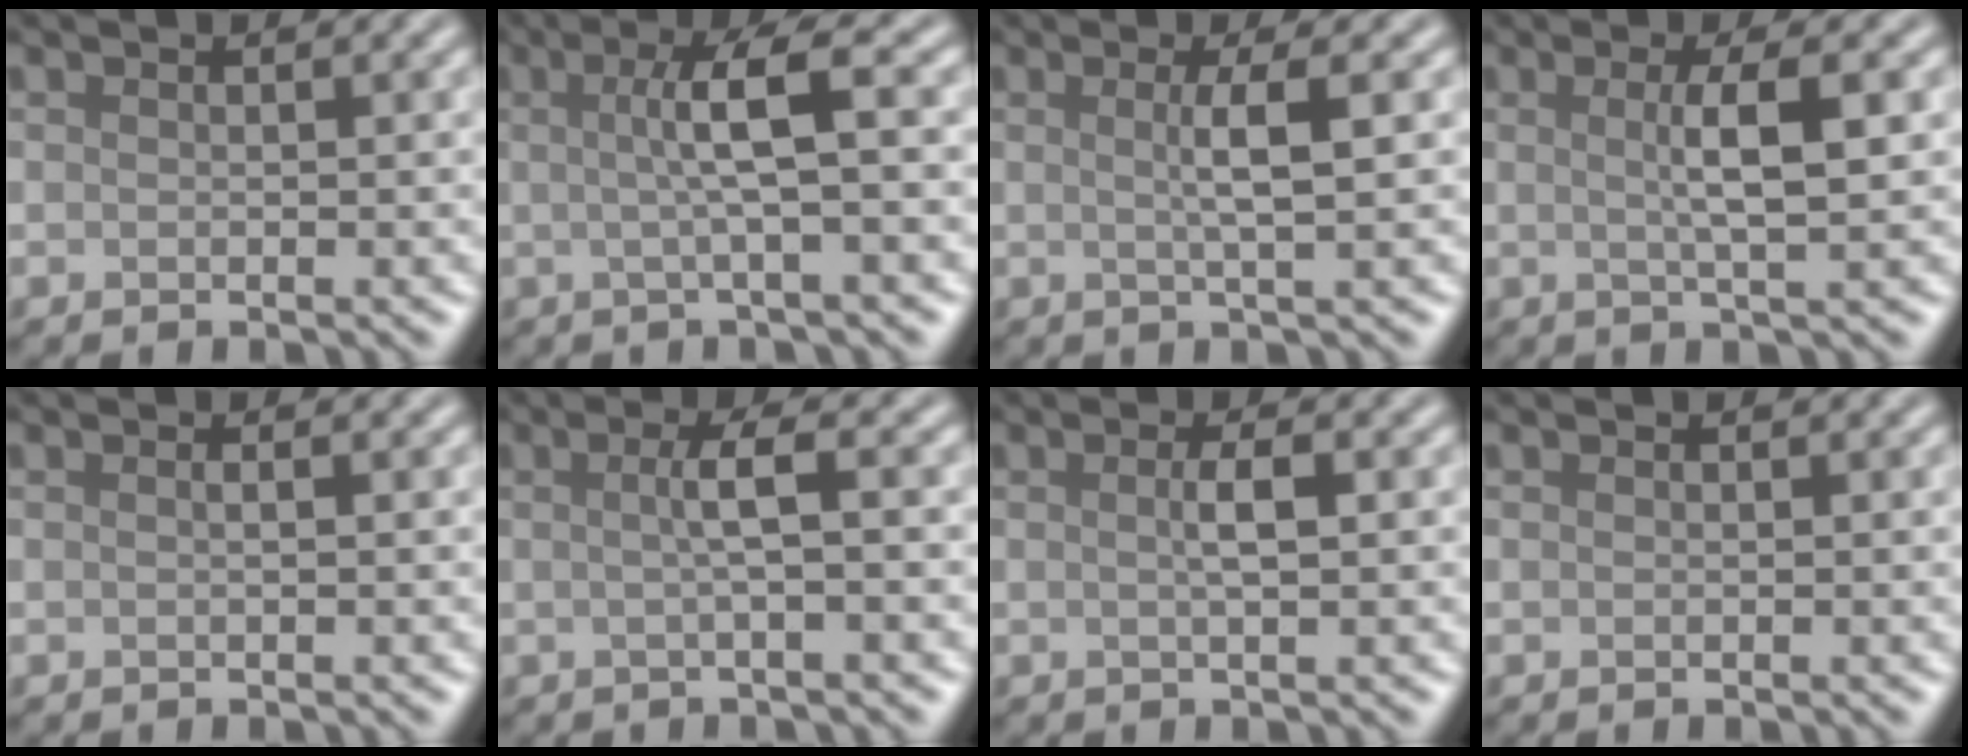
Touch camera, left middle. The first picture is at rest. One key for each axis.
{"total": 4.5, "fx": 0.3, "fy": 0.7, "fz": 4.4, "tx": -0.073, "ty": 0.008, "tz": 0.001}
{"total": 2.9, "fx": 0.4, "fy": 0.6, "fz": 2.8, "tx": -0.046, "ty": 0.004, "tz": 0.000}
{"total": 3.7, "fx": 0.5, "fy": 0.8, "fz": 3.6, "tx": -0.057, "ty": 0.003, "tz": 0.004}
{"total": 0.6, "fx": 0.1, "fy": 0.2, "fz": 0.6, "tx": -0.009, "ty": 0.001, "tz": -0.003}
{"total": 2.6, "fx": 0.1, "fy": 0.5, "fz": 2.5, "tx": -0.046, "ty": 0.003, "tz": -0.003}
{"total": 1.8, "fx": 0.1, "fy": 0.3, "fz": 1.8, "tx": -0.033, "ty": 0.005, "tz": 0.001}
{"total": 0.0}